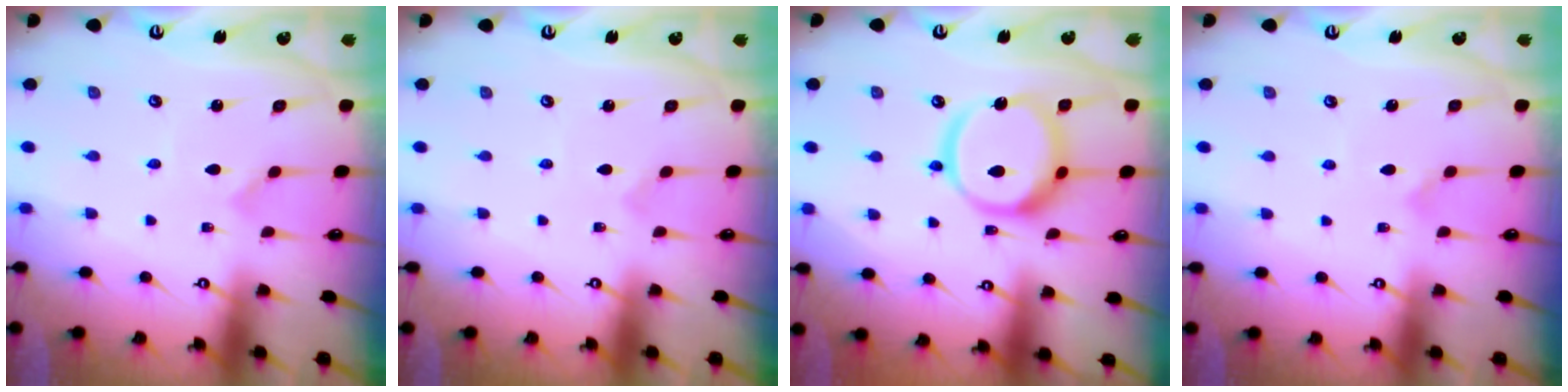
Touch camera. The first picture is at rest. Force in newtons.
{"total": 0.0}
{"total": 16.1, "press": 16.0, "slide": 1.8}
{"total": 5.0, "press": 5.0, "slide": 0.4}